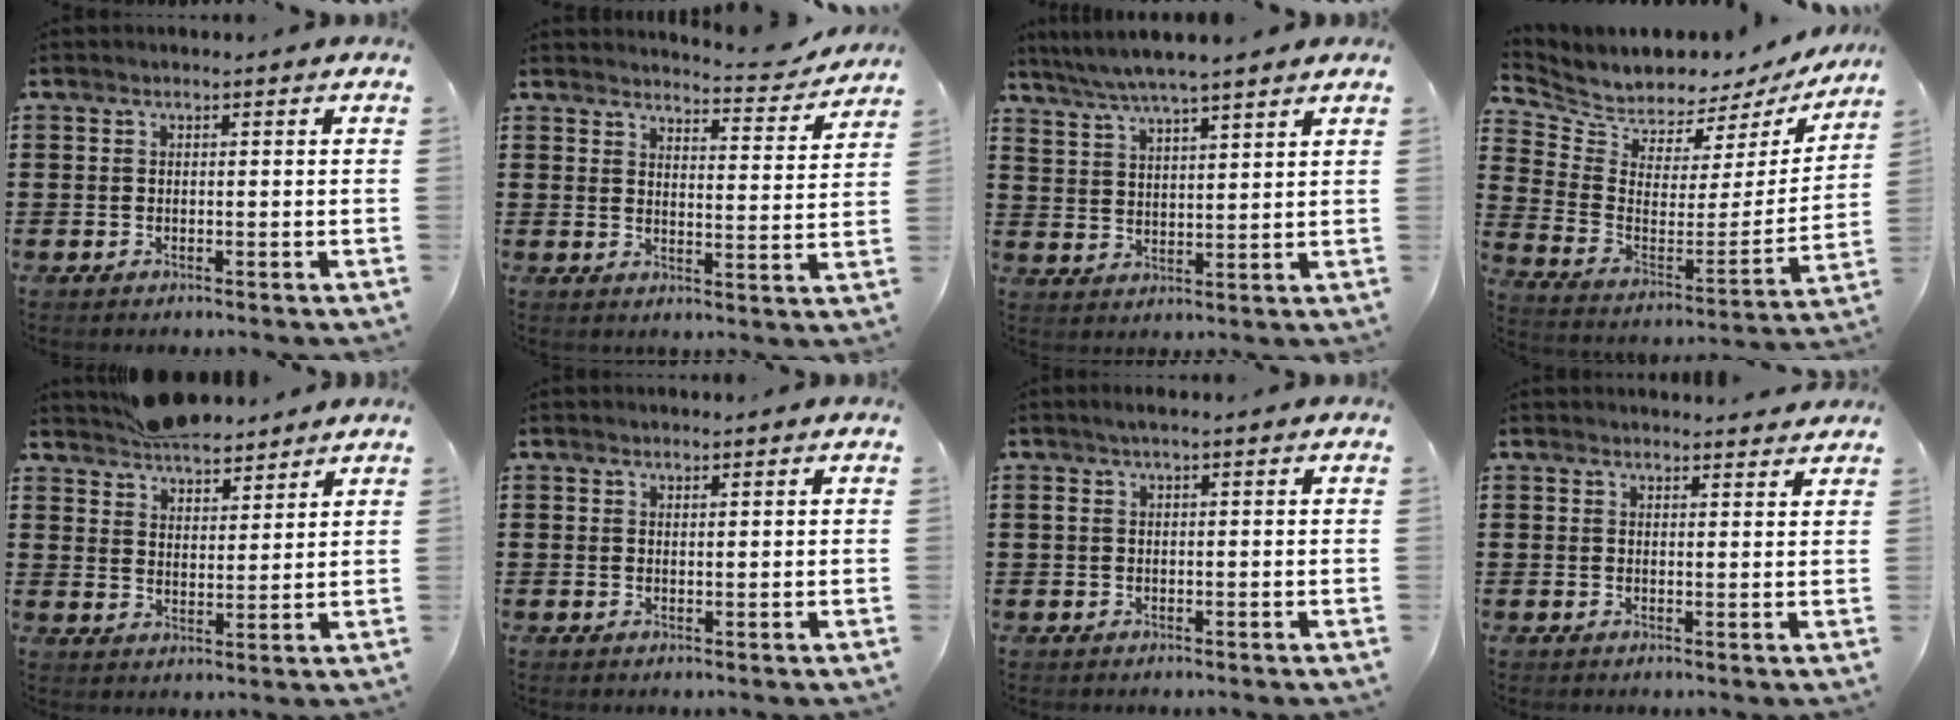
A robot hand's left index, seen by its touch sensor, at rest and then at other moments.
{"total": 4.2, "force": [4.1, 0.1, 0.9], "torque": [-0.020, -0.032, 0.067]}
{"total": 5.0, "force": [4.6, 0.0, 2.0], "torque": [-0.051, -0.017, 0.080]}
{"total": 5.0, "force": [4.8, 1.1, -0.3], "torque": [-0.033, -0.055, 0.082]}
{"total": 6.1, "force": [5.7, 1.8, 0.9], "torque": [-0.034, -0.009, 0.113]}
{"total": 0.7, "force": [0.6, 0.0, 0.4], "torque": [-0.008, -0.002, 0.012]}
{"total": 1.1, "force": [0.1, 0.2, 1.1], "torque": [-0.020, 0.001, 0.002]}
{"total": 1.7, "force": [1.7, 0.2, 0.1], "torque": [0.002, -0.003, 0.032]}